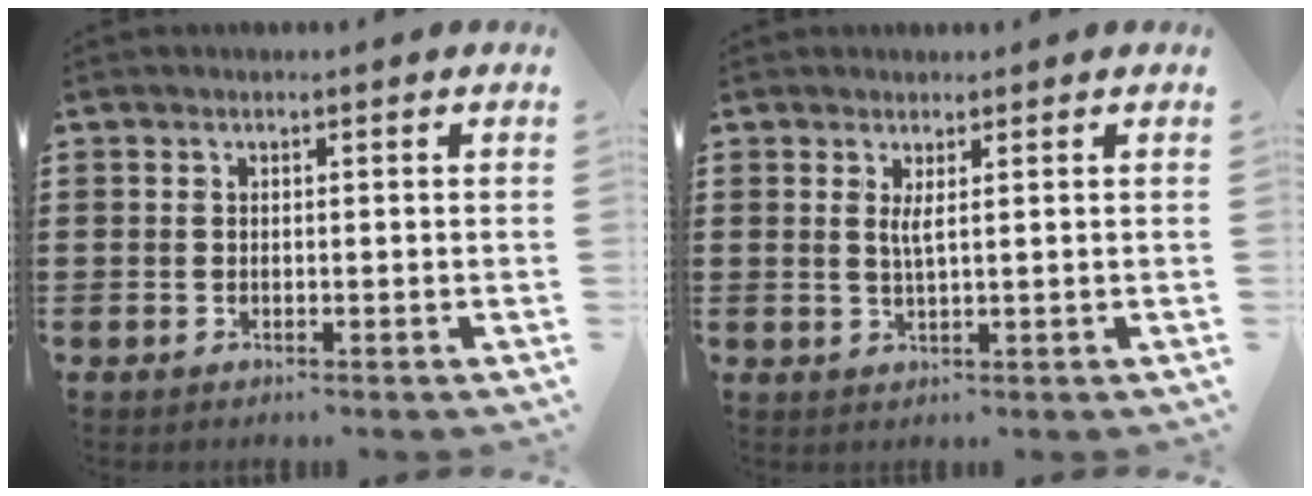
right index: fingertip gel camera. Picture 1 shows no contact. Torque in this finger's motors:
{"motor_torque": [0.51, 0.46, 0.22, 0.05]}